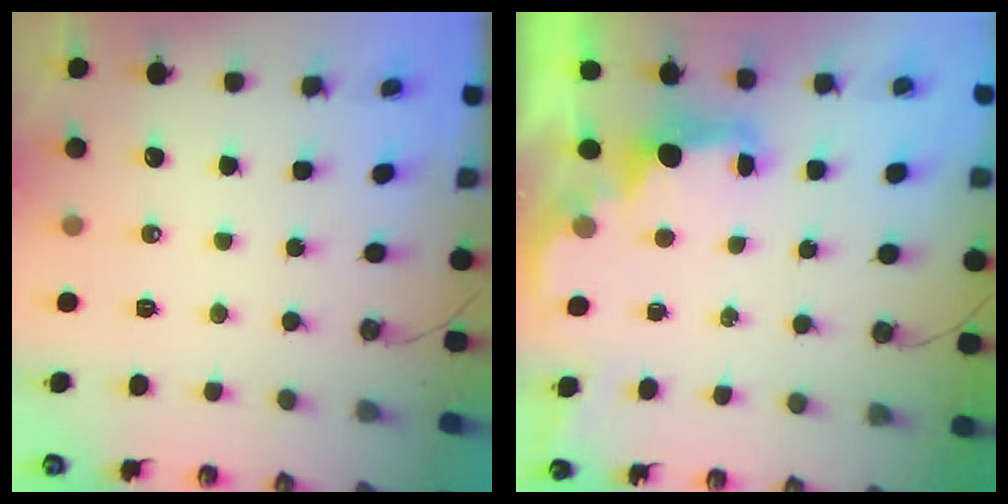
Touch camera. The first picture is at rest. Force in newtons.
{"total": 2.4, "press": 2.3, "slide": 0.8}